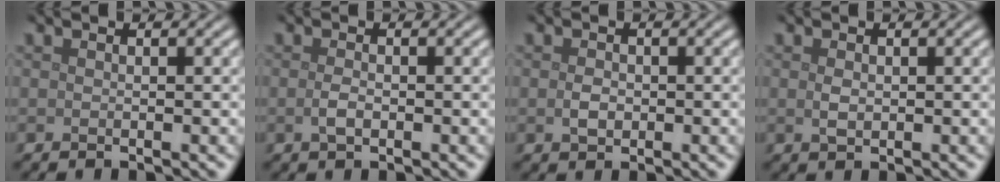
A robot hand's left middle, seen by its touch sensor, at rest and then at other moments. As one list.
[{"total": 1.2, "force": [-0.3, 0.6, 1.0], "torque": [-0.024, -0.001, -0.007]}, {"total": 1.4, "force": [-0.1, 1.0, 0.9], "torque": [-0.020, -0.002, -0.003]}, {"total": 1.2, "force": [0.1, 0.8, 0.9], "torque": [-0.022, -0.002, 0.004]}]